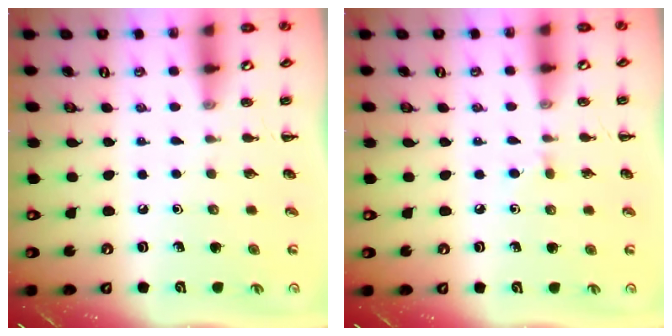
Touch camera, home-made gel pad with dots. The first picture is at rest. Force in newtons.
{"total": 3.2, "press": 3.1, "slide": 1.1}